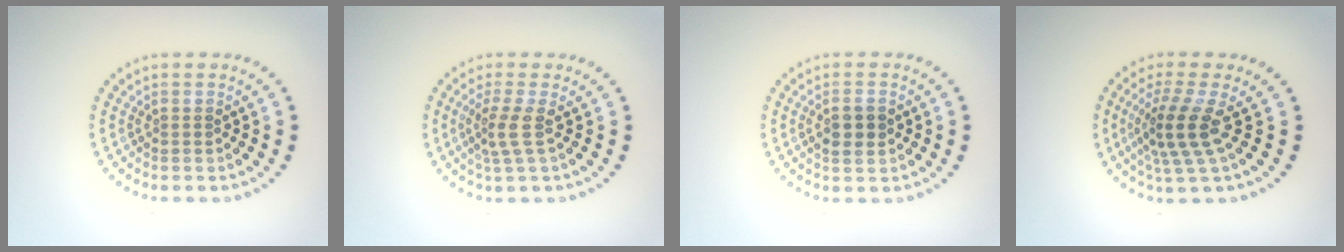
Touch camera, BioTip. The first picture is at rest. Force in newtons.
{"total": 2.2, "press": 1.6, "slide": 1.6}
{"total": 2.1, "press": 2.1, "slide": 0.0}
{"total": 4.0, "press": 2.9, "slide": 2.7}